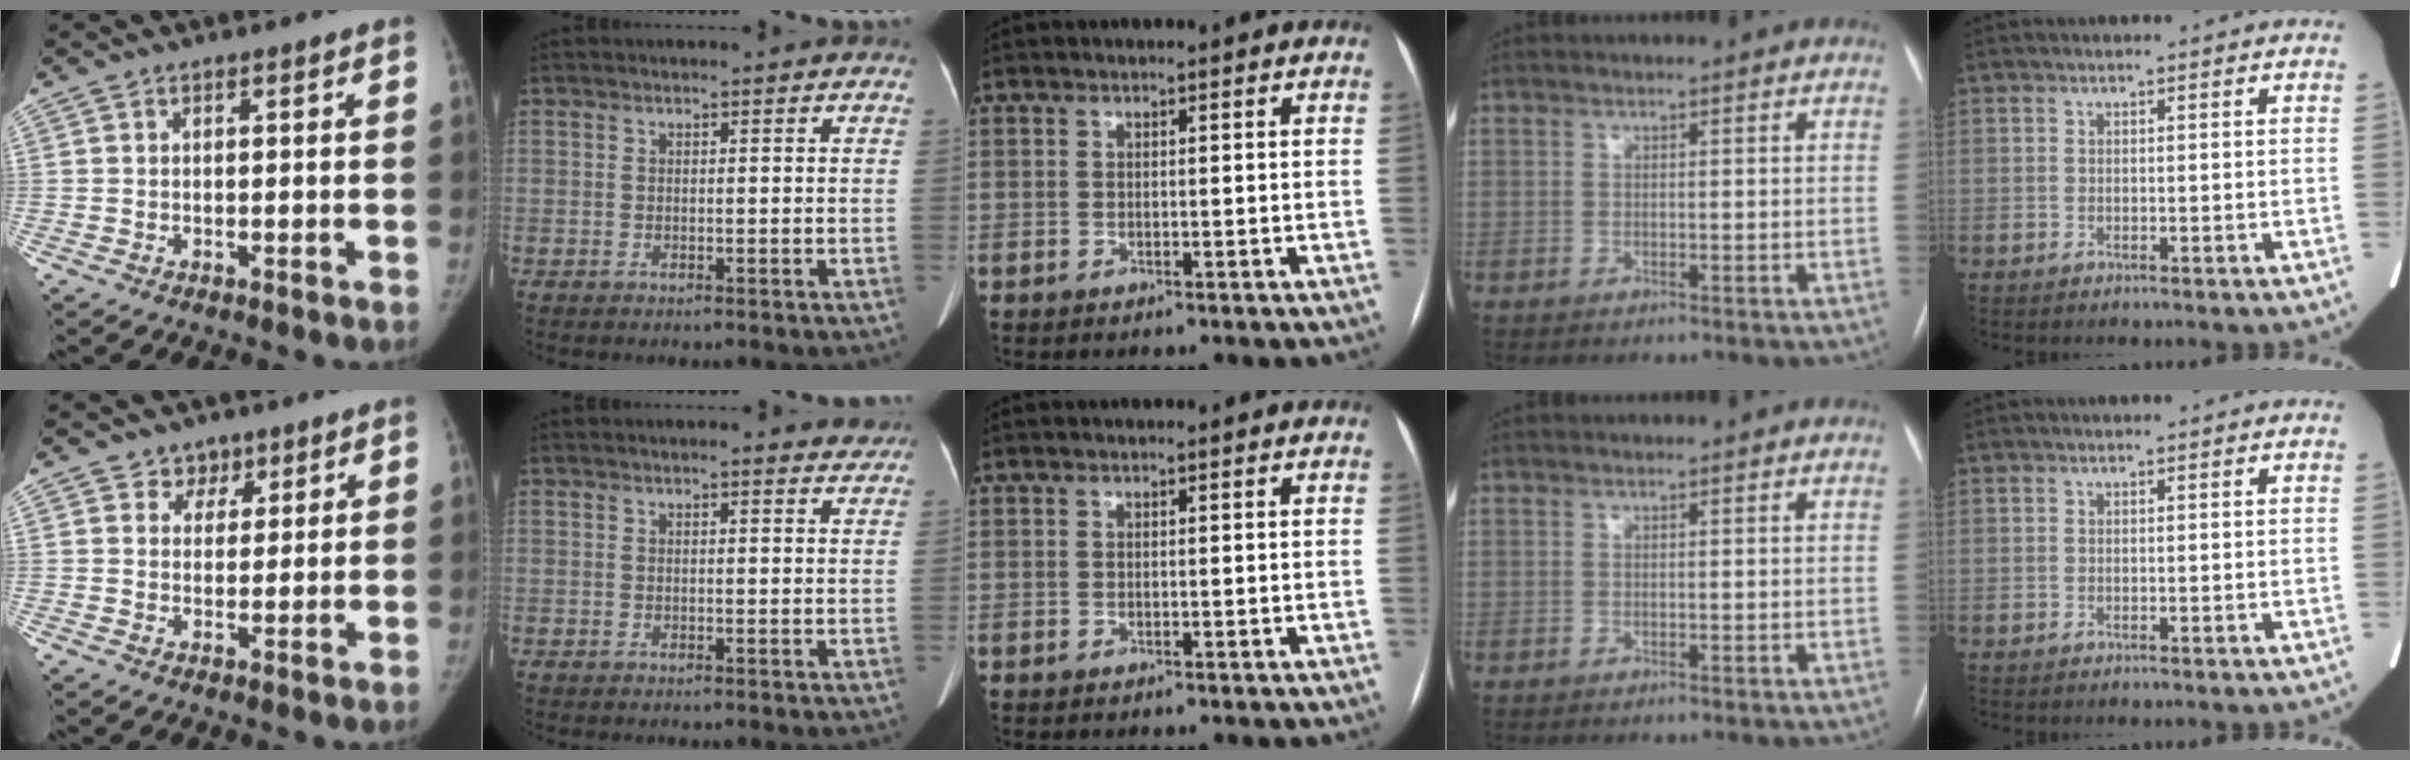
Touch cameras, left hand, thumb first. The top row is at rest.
{"thumb": {"total": 3.6, "force": [2.3, 2.8, 0.3], "torque": [0.023, -0.011, 0.032]}, "index": {"total": 6.2, "force": [5.6, 1.4, 2.1], "torque": [-0.016, 0.003, 0.050]}}